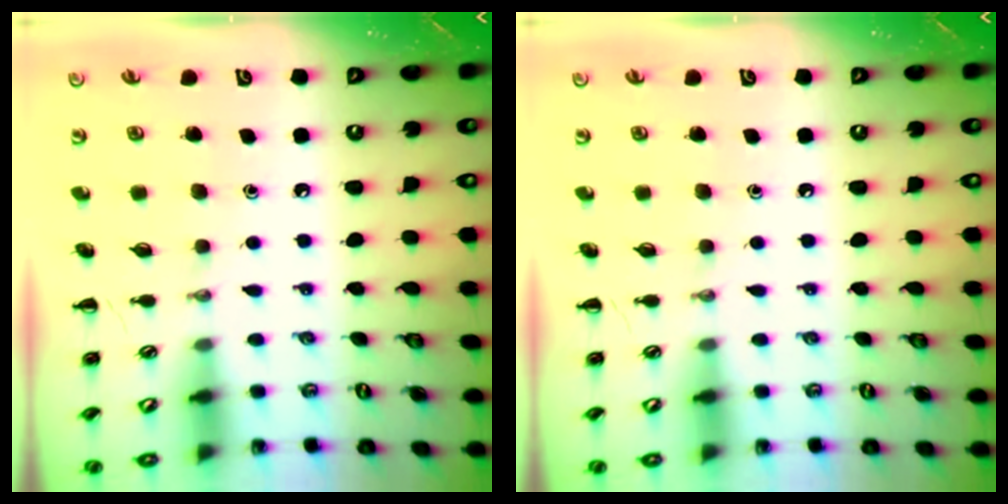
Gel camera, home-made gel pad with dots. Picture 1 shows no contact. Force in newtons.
{"total": 0.0}